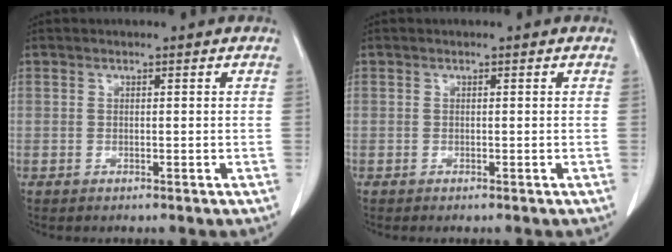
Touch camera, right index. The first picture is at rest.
{"total": 0.0}